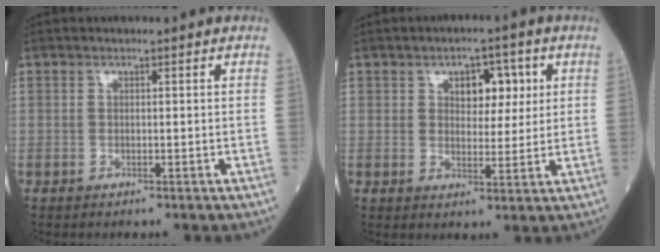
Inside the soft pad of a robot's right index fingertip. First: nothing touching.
{"total": 5.6, "force": [2.1, 3.2, 4.1], "torque": [-0.053, 0.011, 0.033]}